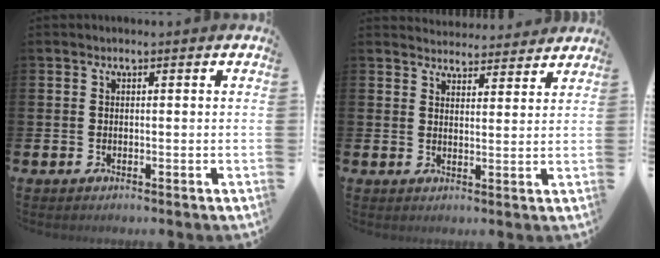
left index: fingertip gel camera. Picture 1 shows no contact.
{"total": 4.0, "force": [3.9, 0.8, -0.2], "torque": [0.002, -0.026, 0.070]}